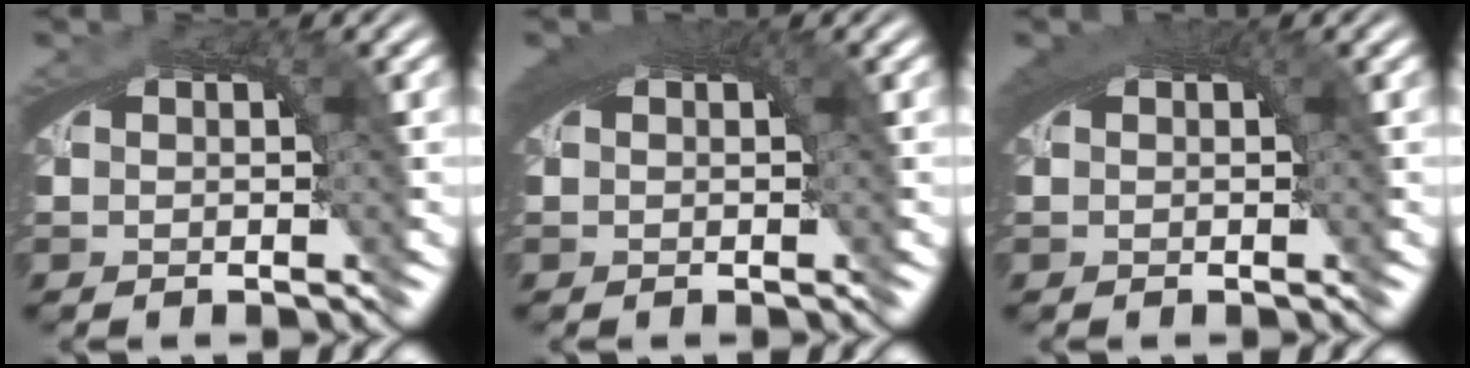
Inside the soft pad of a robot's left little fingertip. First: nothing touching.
{"total": 2.5, "force": [1.1, 0.6, 2.1], "torque": [-0.027, 0.008, 0.015]}
{"total": 2.1, "force": [0.8, 0.5, 1.8], "torque": [-0.024, 0.007, 0.012]}